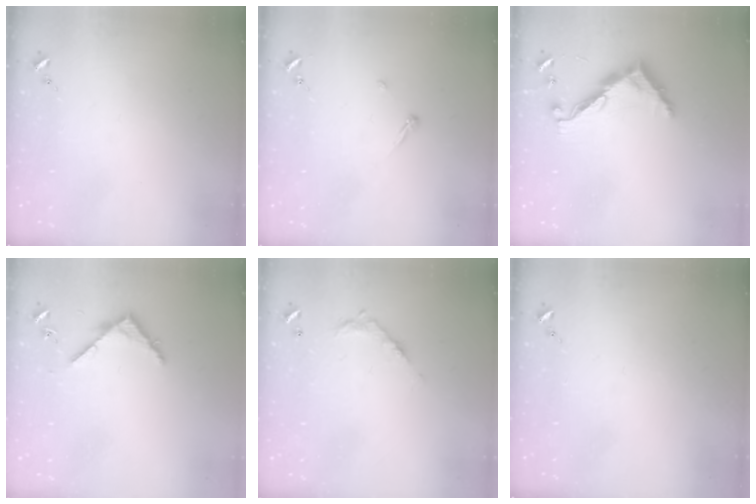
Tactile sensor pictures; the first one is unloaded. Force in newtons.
{"total": 3.6, "press": 3.6, "slide": 0.4}
{"total": 9.7, "press": 9.7, "slide": 0.3}
{"total": 3.7, "press": 3.7, "slide": 0.3}
{"total": 8.4, "press": 8.4, "slide": 0.4}
{"total": 0.0}